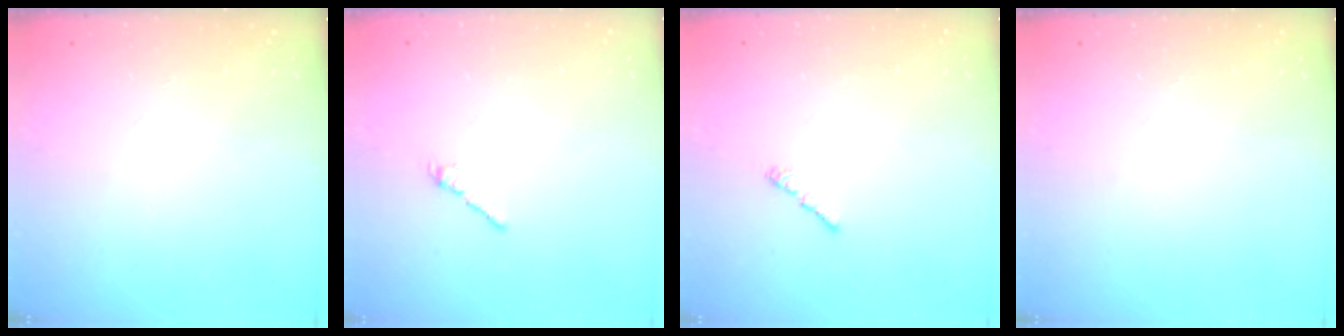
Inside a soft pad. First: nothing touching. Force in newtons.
{"total": 2.2, "press": 2.2, "slide": 0.4}
{"total": 1.3, "press": 1.2, "slide": 0.6}
{"total": 0.0}